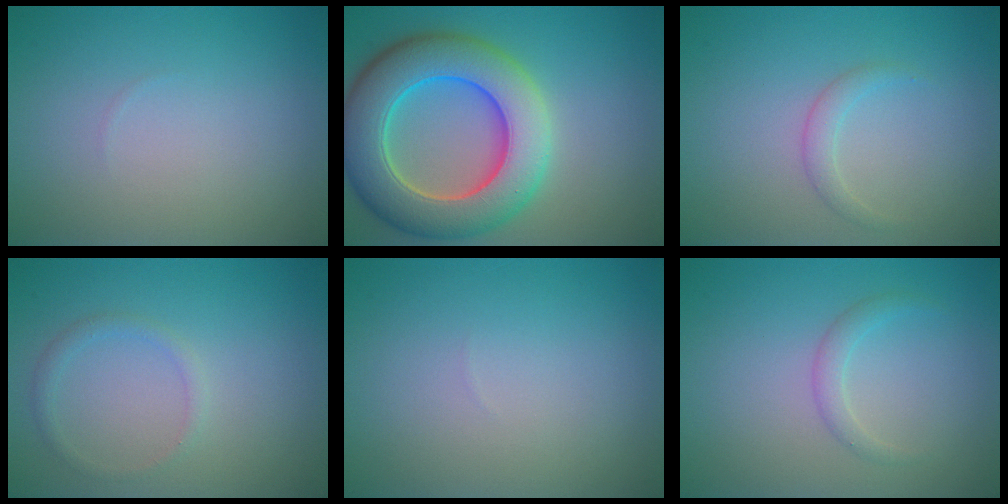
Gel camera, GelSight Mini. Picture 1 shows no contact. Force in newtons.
{"total": 10.4, "press": 10.3, "slide": 0.7}
{"total": 1.2, "press": 1.2, "slide": 0.1}
{"total": 1.1, "press": 1.1, "slide": 0.1}
{"total": 0.0}
{"total": 0.9, "press": 0.9, "slide": 0.0}